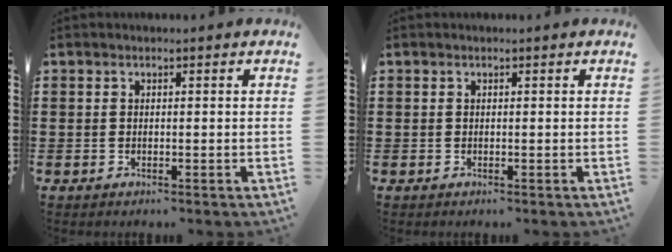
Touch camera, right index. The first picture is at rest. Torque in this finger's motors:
{"motor_torque": [0.05, 0.03, -0.02, 0.01]}